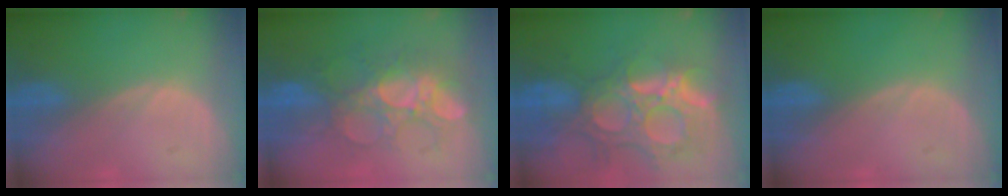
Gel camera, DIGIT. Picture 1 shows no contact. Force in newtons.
{"total": 9.1, "press": 8.6, "slide": 2.9}
{"total": 13.4, "press": 11.4, "slide": 7.0}
{"total": 0.0}